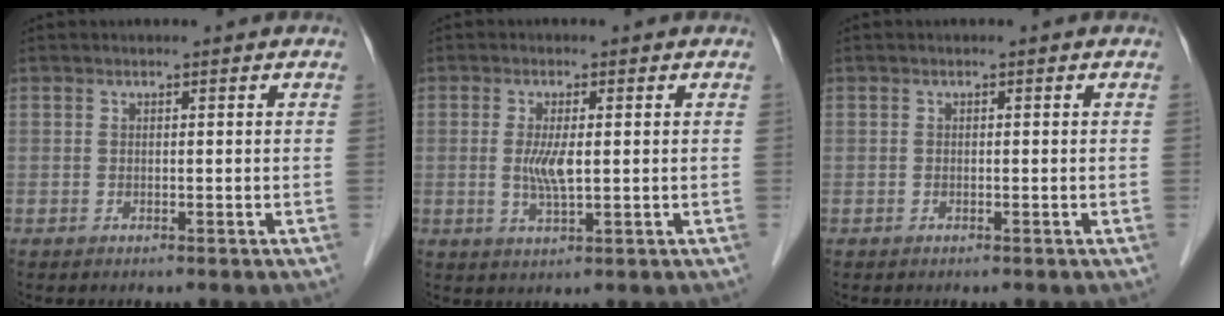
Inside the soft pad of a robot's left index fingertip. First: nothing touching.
{"total": 3.9, "force": [0.2, 0.8, 3.8], "torque": [-0.086, -0.007, 0.003]}
{"total": 0.0}